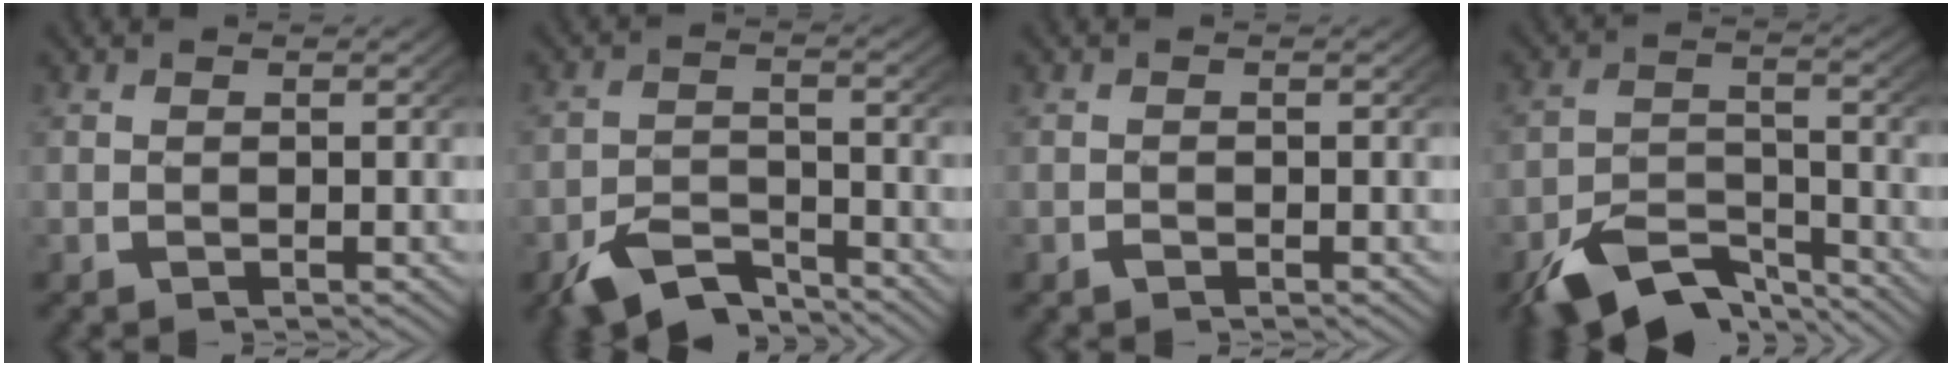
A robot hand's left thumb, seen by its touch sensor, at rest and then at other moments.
{"total": 6.0, "force": [-4.7, 2.5, 2.7], "torque": [-0.045, -0.020, -0.079]}
{"total": 0.5, "force": [-0.4, 0.2, 0.2], "torque": [-0.002, -0.004, -0.008]}
{"total": 8.4, "force": [-6.1, 3.8, 4.4], "torque": [-0.072, -0.025, -0.100]}